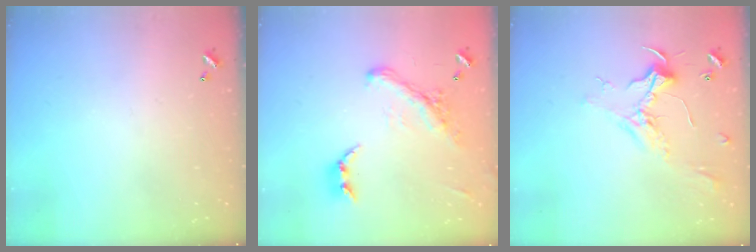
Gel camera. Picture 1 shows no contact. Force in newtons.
{"total": 4.4, "press": 4.2, "slide": 1.3}
{"total": 2.4, "press": 2.3, "slide": 0.8}